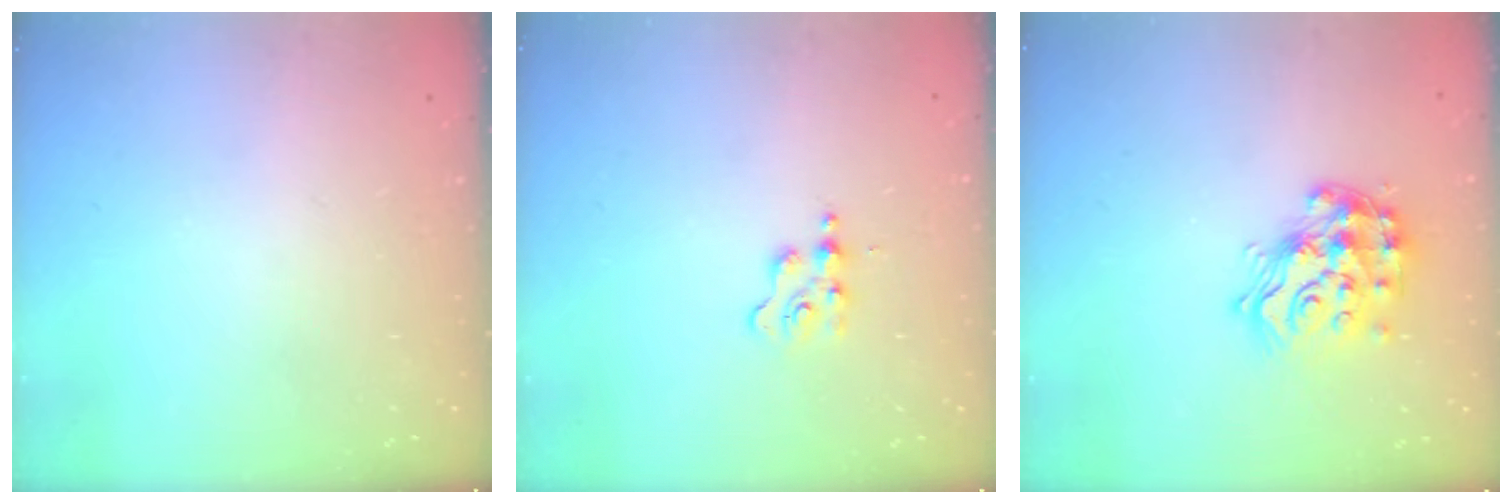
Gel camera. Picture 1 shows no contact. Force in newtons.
{"total": 1.7, "press": 1.7, "slide": 0.3}
{"total": 16.1, "press": 16.0, "slide": 1.1}